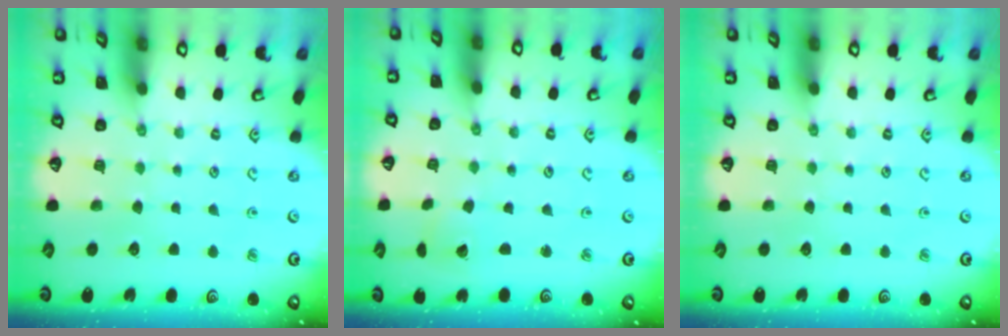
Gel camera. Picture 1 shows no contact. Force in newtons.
{"total": 2.3, "press": 2.3, "slide": 0.2}
{"total": 0.0}